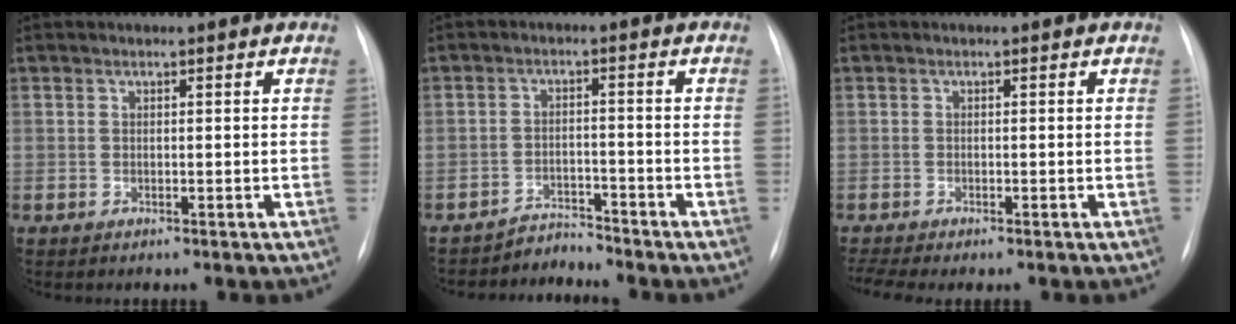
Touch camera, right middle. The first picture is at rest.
{"total": 3.2, "force": [-2.9, -0.2, -1.3], "torque": [0.027, -0.007, -0.046]}
{"total": 3.1, "force": [-2.6, 0.3, 1.7], "torque": [-0.041, -0.005, -0.040]}